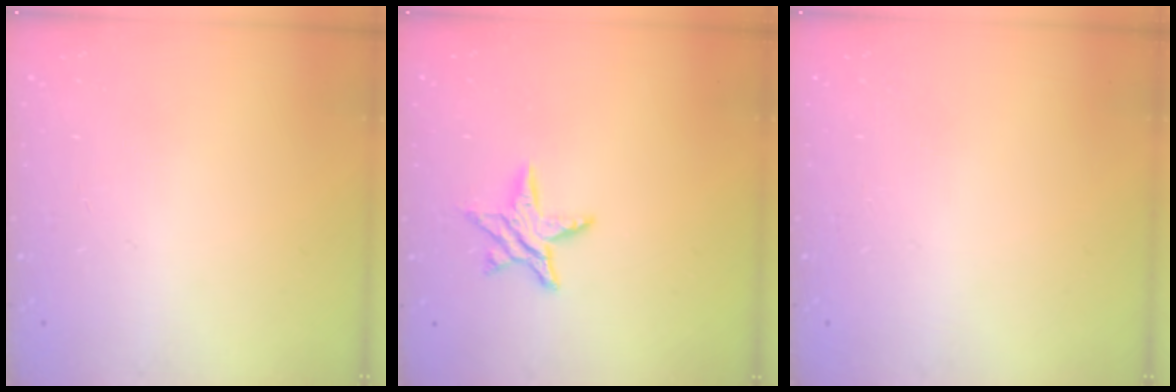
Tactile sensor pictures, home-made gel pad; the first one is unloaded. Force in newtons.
{"total": 7.6, "press": 7.6, "slide": 0.3}
{"total": 0.0}